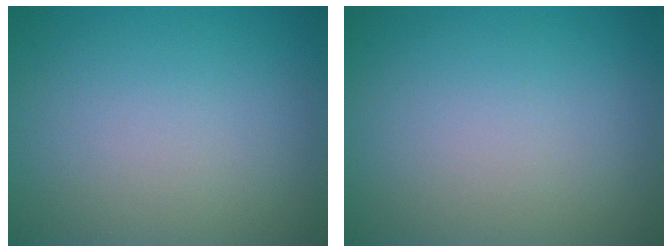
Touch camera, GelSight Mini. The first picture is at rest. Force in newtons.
{"total": 0.0}